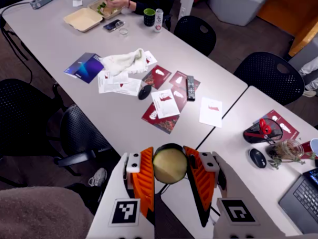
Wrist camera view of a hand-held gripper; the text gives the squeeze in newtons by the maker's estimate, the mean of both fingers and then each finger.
{"total": 12.9, "left": 13.1, "right": 12.6}